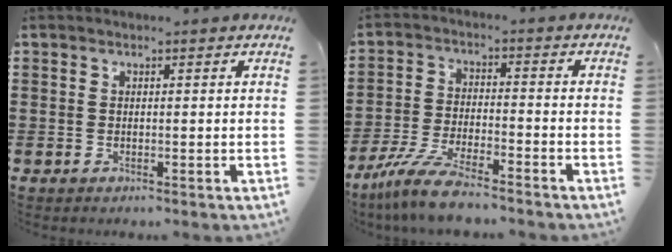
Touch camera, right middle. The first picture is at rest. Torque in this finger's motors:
{"motor_torque": [2.04, -0.10, 0.55, 0.19]}